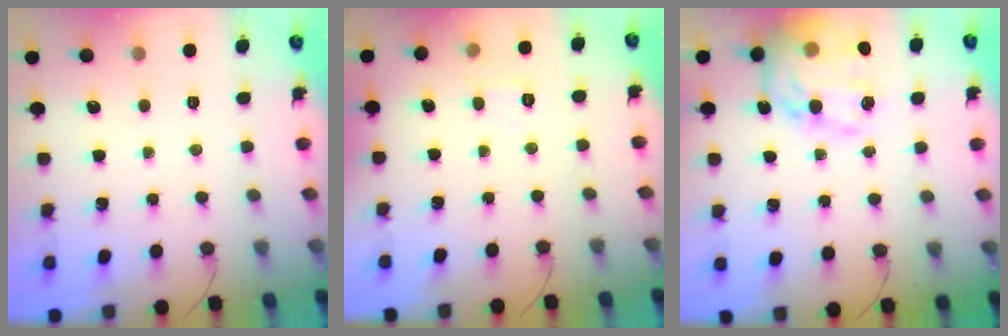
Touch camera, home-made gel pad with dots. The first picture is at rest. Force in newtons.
{"total": 6.1, "press": 6.0, "slide": 1.4}
{"total": 20.4, "press": 19.9, "slide": 4.6}